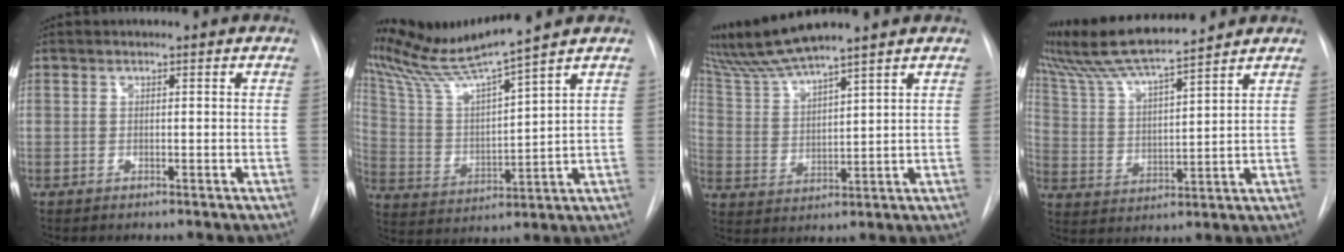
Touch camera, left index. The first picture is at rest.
{"total": 11.2, "force": [10.2, -2.8, 3.6], "torque": [-0.081, -0.012, 0.208]}
{"total": 8.3, "force": [7.6, -1.1, 2.9], "torque": [-0.072, 0.005, 0.158]}
{"total": 13.7, "force": [12.3, 0.1, 6.1], "torque": [-0.120, 0.012, 0.224]}